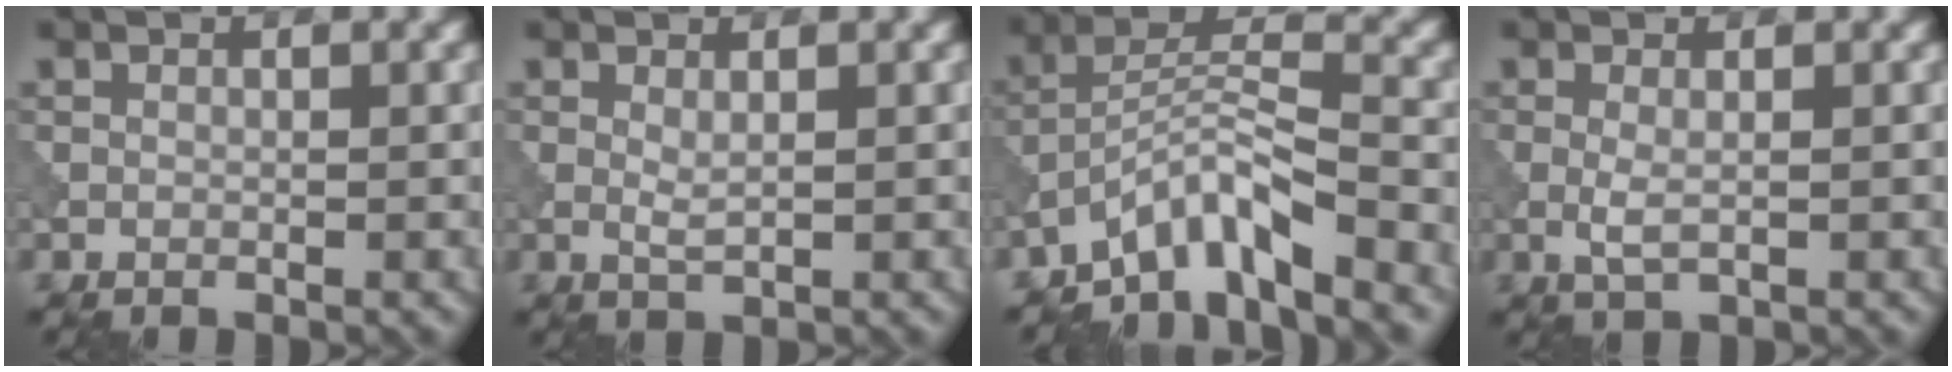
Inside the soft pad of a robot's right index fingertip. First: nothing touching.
{"total": 1.1, "force": [0.3, 0.2, 1.0], "torque": [-0.022, -0.001, 0.006]}
{"total": 5.8, "force": [-4.7, 0.9, 3.3], "torque": [-0.053, 0.009, -0.094]}
{"total": 1.5, "force": [-0.1, 0.4, 1.5], "torque": [-0.034, -0.002, -0.003]}